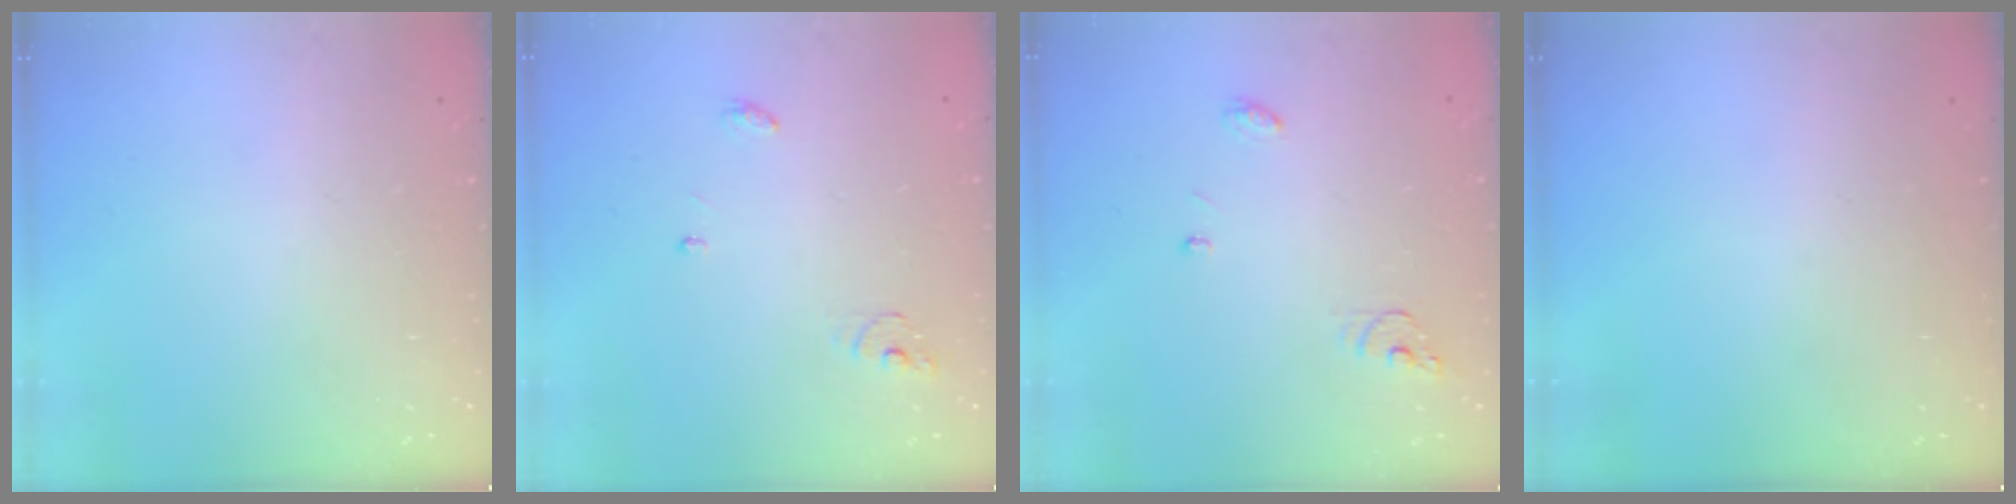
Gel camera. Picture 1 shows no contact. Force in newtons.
{"total": 3.9, "press": 3.9, "slide": 0.2}
{"total": 4.0, "press": 4.0, "slide": 0.4}
{"total": 0.0}